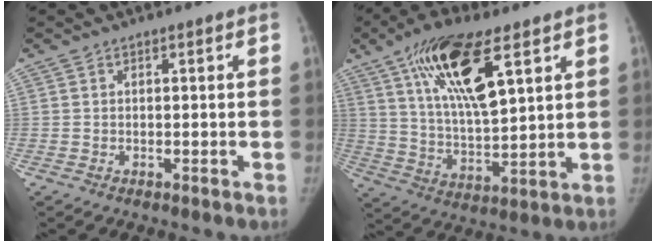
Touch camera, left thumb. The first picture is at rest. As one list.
[{"total": 17.3, "force": [8.4, 6.0, 13.9], "torque": [-0.233, -0.028, 0.155]}]